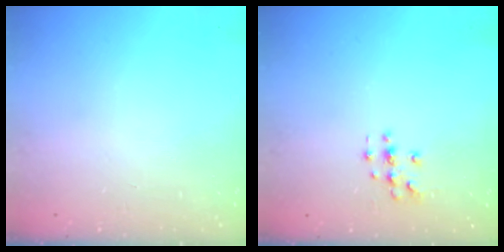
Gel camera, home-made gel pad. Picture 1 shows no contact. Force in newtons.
{"total": 3.6, "press": 3.6, "slide": 0.5}